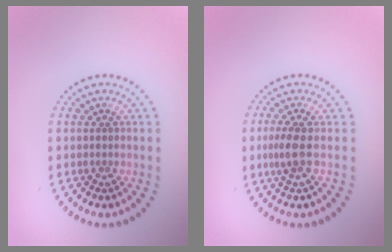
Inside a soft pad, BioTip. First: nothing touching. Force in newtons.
{"total": 1.8, "press": 1.5, "slide": 1.0}